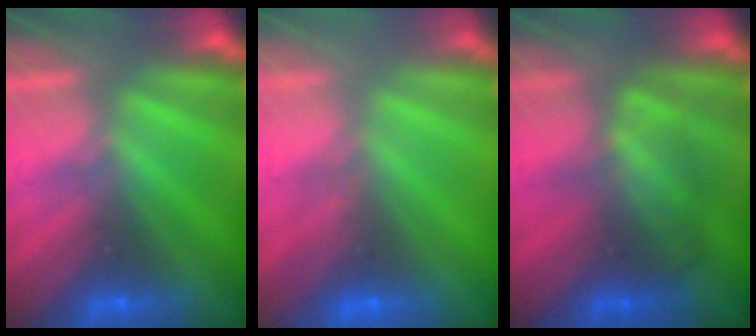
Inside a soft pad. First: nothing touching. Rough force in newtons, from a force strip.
{"total": 4.8}
{"total": 2.1}